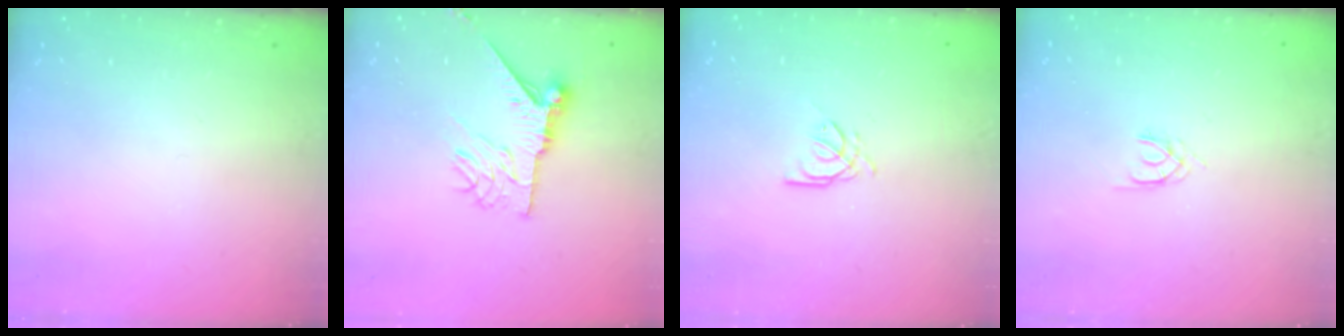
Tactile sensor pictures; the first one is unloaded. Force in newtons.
{"total": 10.1, "press": 10.1, "slide": 0.3}
{"total": 0.9, "press": 0.8, "slide": 0.2}
{"total": 1.3, "press": 1.2, "slide": 0.3}